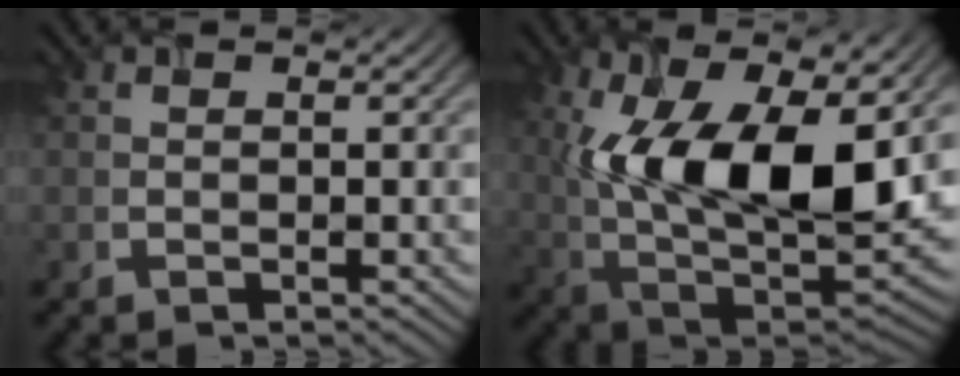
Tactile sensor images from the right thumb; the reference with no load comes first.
{"total": 16.6, "force": [2.4, 8.5, 14.1], "torque": [-0.246, 0.001, 0.032]}